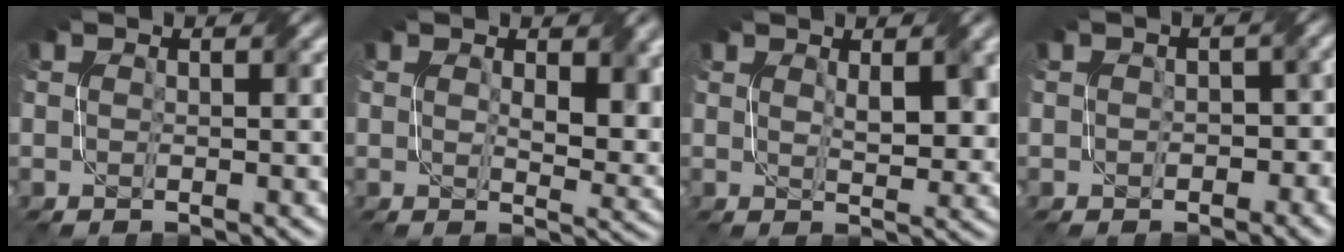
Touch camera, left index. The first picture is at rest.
{"total": 4.7, "force": [1.3, 2.2, 3.9], "torque": [-0.056, -0.003, 0.034]}
{"total": 3.3, "force": [1.4, 1.0, 2.8], "torque": [-0.046, 0.002, 0.033]}
{"total": 3.4, "force": [-1.2, 2.6, 1.8], "torque": [0.006, 0.003, -0.005]}